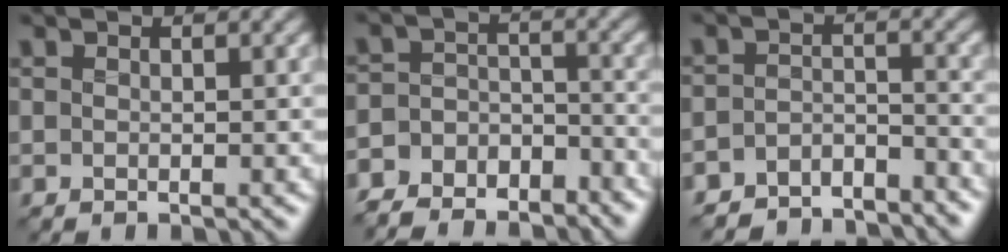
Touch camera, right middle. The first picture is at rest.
{"total": 8.1, "force": [-7.2, 3.3, 1.5], "torque": [-0.022, 0.000, -0.117]}
{"total": 5.5, "force": [-5.2, 1.5, 0.9], "torque": [-0.012, -0.011, -0.085]}